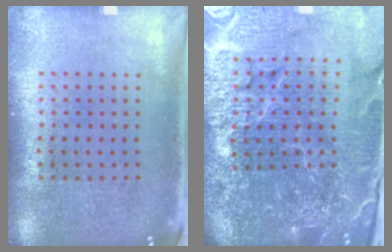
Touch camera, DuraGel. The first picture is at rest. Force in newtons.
{"total": 6.2, "press": 5.5, "slide": 2.8}